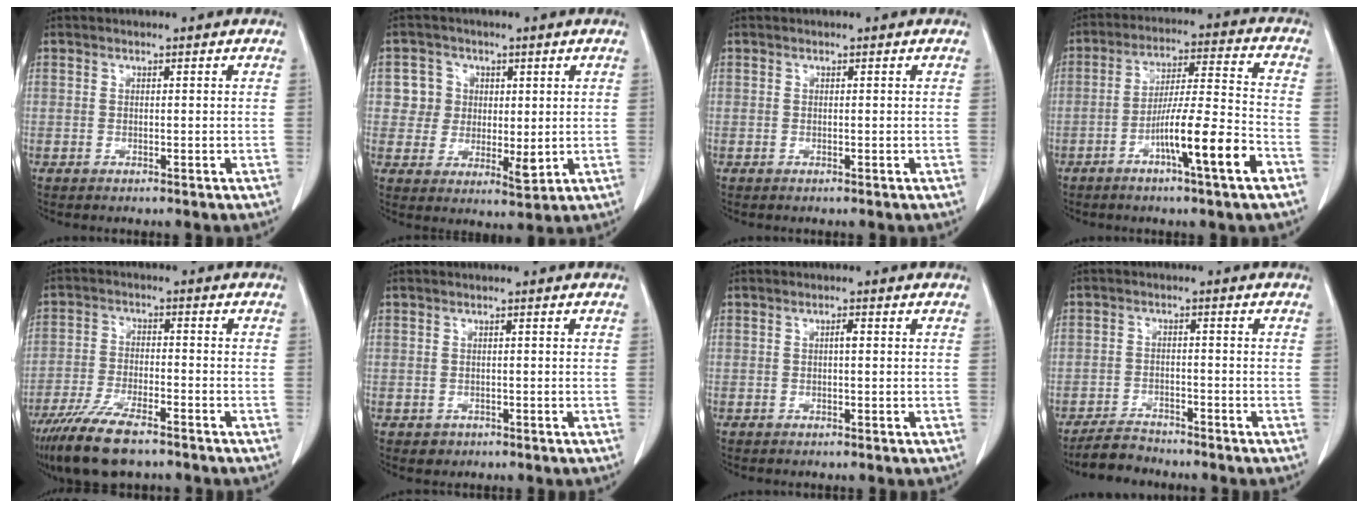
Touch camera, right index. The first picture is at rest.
{"total": 6.6, "force": [1.7, 6.0, 2.0], "torque": [-0.026, 0.008, 0.037]}
{"total": 0.0}
{"total": 12.4, "force": [-5.7, -0.1, 11.0], "torque": [-0.182, 0.001, -0.098]}
{"total": 11.3, "force": [-8.4, 2.9, 6.9], "torque": [-0.127, -0.023, -0.148]}
{"total": 1.5, "force": [-0.5, 1.4, 0.1], "torque": [0.005, 0.005, -0.003]}
{"total": 1.2, "force": [0.2, 0.3, 1.1], "torque": [-0.017, 0.004, 0.002]}
{"total": 3.9, "force": [-3.7, 1.3, 0.2], "torque": [-0.007, -0.004, -0.067]}